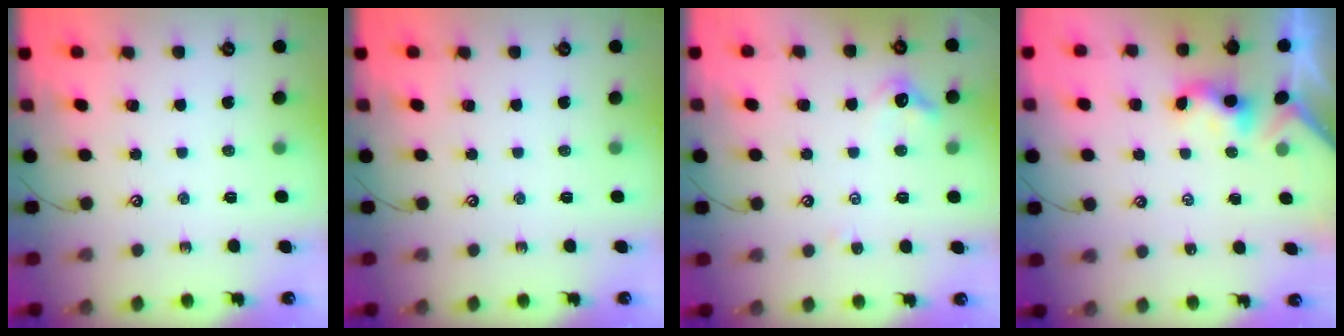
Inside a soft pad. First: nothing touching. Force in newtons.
{"total": 0.0}
{"total": 5.1, "press": 5.1, "slide": 0.6}
{"total": 0.9, "press": 0.9, "slide": 0.3}